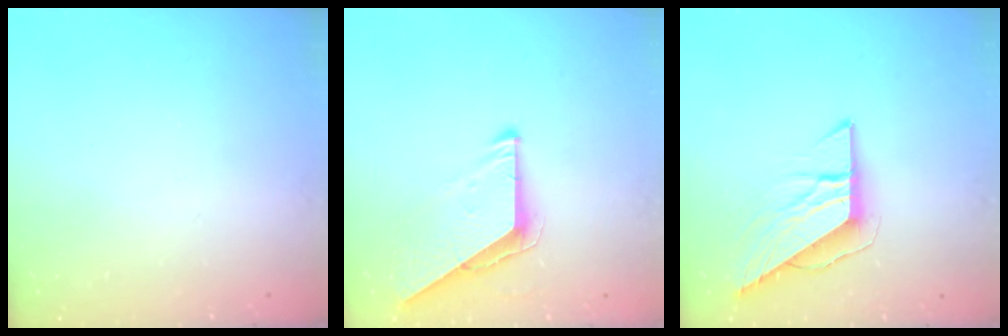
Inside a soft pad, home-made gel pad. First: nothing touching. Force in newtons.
{"total": 9.5, "press": 9.4, "slide": 1.0}
{"total": 8.7, "press": 8.7, "slide": 0.7}